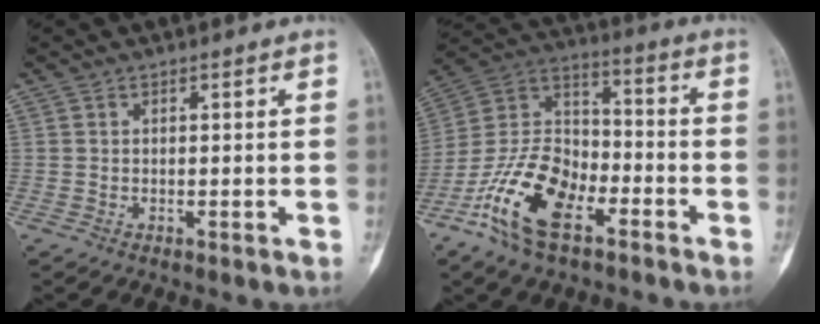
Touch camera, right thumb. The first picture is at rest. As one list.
[{"total": 17.4, "force": [-8.9, 9.0, 11.9], "torque": [-0.218, 0.058, -0.175]}]